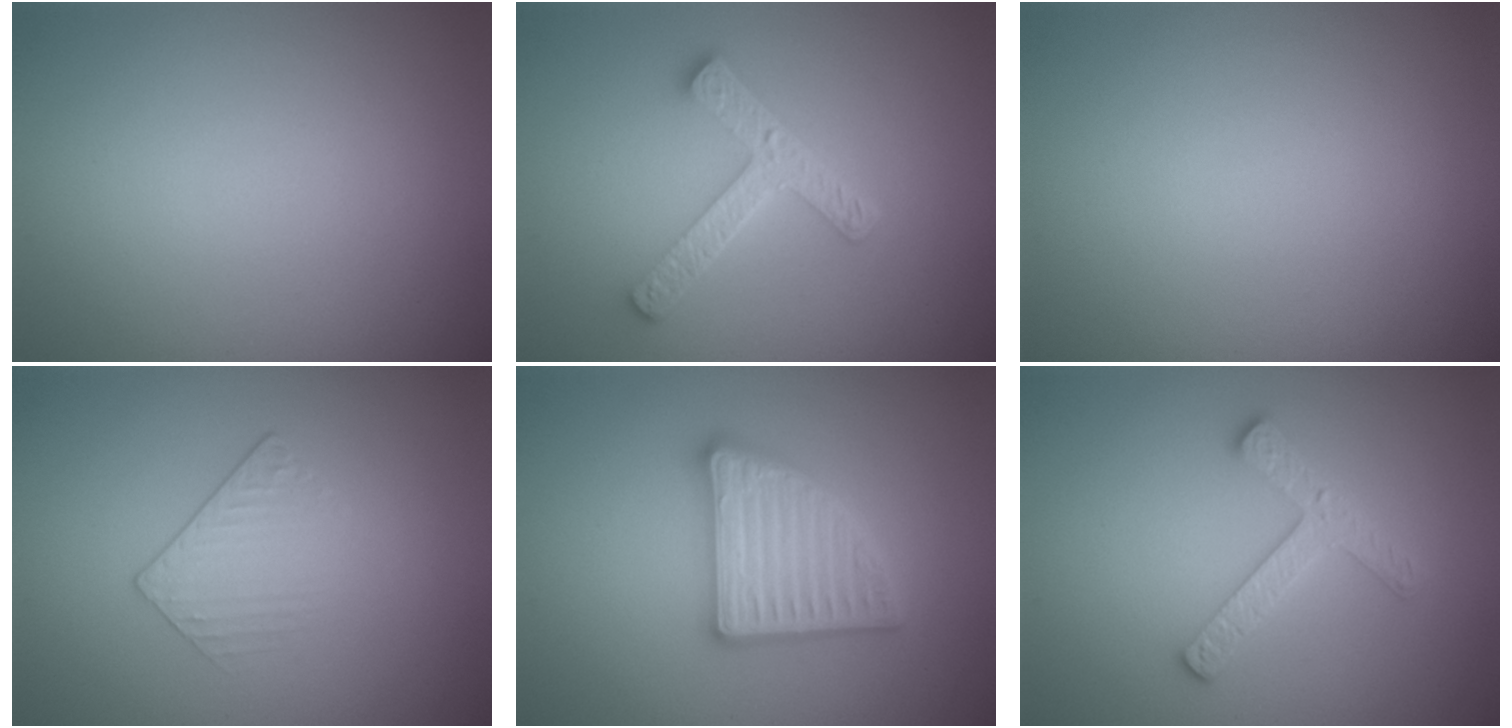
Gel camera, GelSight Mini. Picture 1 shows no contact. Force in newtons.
{"total": 4.2, "press": 3.3, "slide": 2.5}
{"total": 0.0}
{"total": 1.4, "press": 0.9, "slide": 1.1}
{"total": 4.9, "press": 4.9, "slide": 0.7}
{"total": 2.7, "press": 2.6, "slide": 0.5}